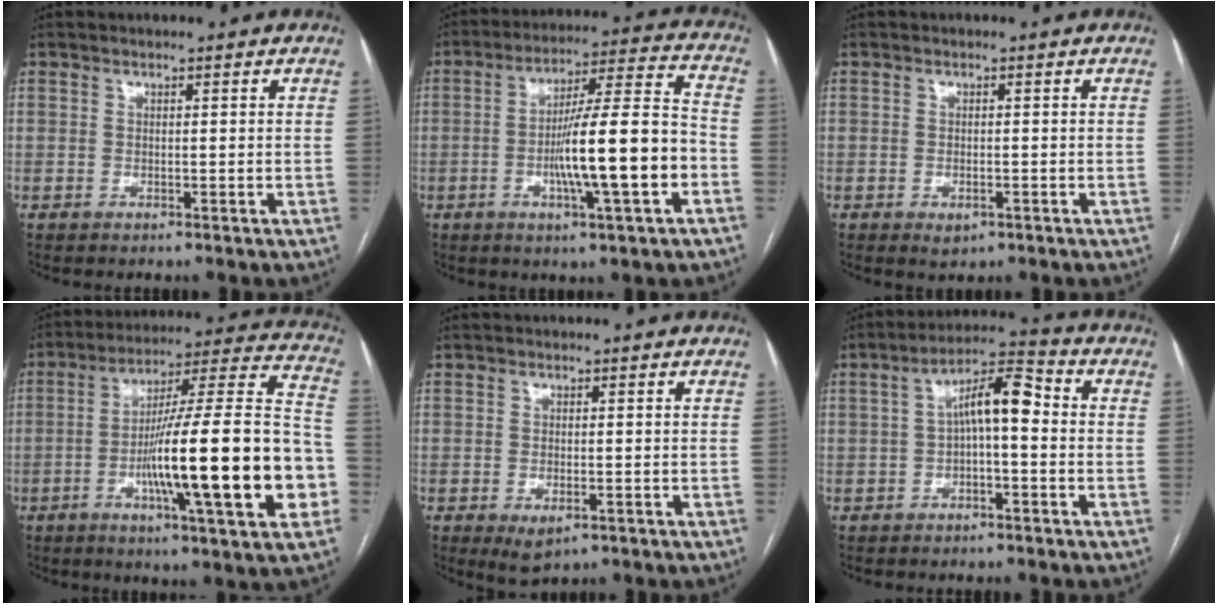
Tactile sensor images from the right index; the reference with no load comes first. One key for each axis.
{"total": 15.5, "fx": -4.1, "fy": 0.8, "fz": 14.9, "tx": -0.243, "ty": 0.009, "tz": -0.065}
{"total": 2.0, "fx": -1.0, "fy": 1.1, "fz": 1.3, "tx": -0.016, "ty": 0.000, "tz": -0.007}
{"total": 25.9, "fx": -6.6, "fy": 1.5, "fz": 25.0, "tx": -0.322, "ty": 0.006, "tz": -0.106}
{"total": 3.5, "fx": -1.6, "fy": 1.6, "fz": 2.6, "tx": -0.044, "ty": -0.005, "tz": -0.015}
{"total": 7.9, "fx": 0.1, "fy": 2.2, "fz": 7.6, "tx": -0.131, "ty": 0.035, "tz": -0.002}